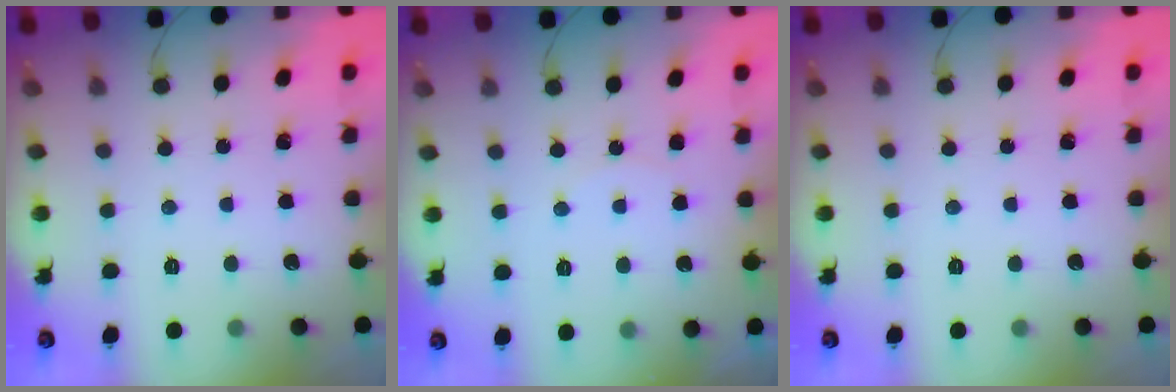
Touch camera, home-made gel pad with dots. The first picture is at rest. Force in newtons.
{"total": 2.8, "press": 2.8, "slide": 0.6}
{"total": 0.0}